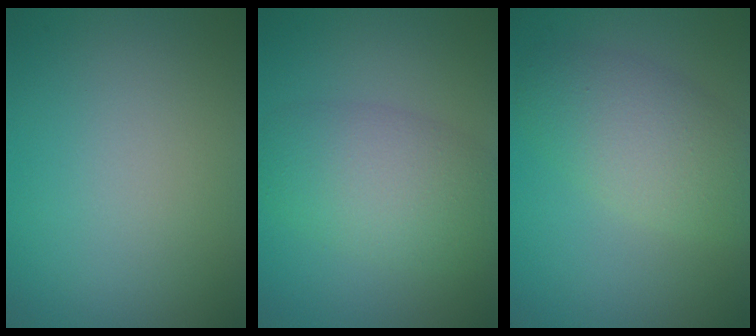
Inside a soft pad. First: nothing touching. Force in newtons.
{"total": 5.5, "press": 5.5, "slide": 0.4}
{"total": 4.9, "press": 4.9, "slide": 0.4}